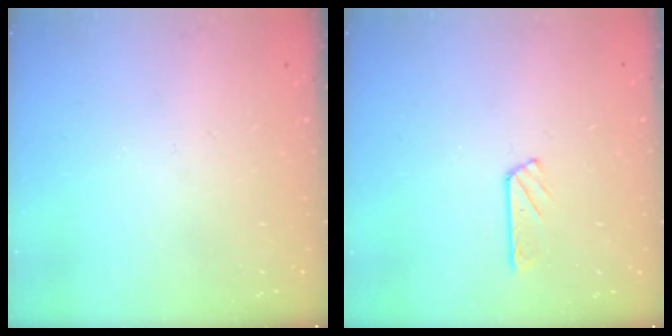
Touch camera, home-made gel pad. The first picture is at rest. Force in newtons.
{"total": 2.9, "press": 2.9, "slide": 0.3}